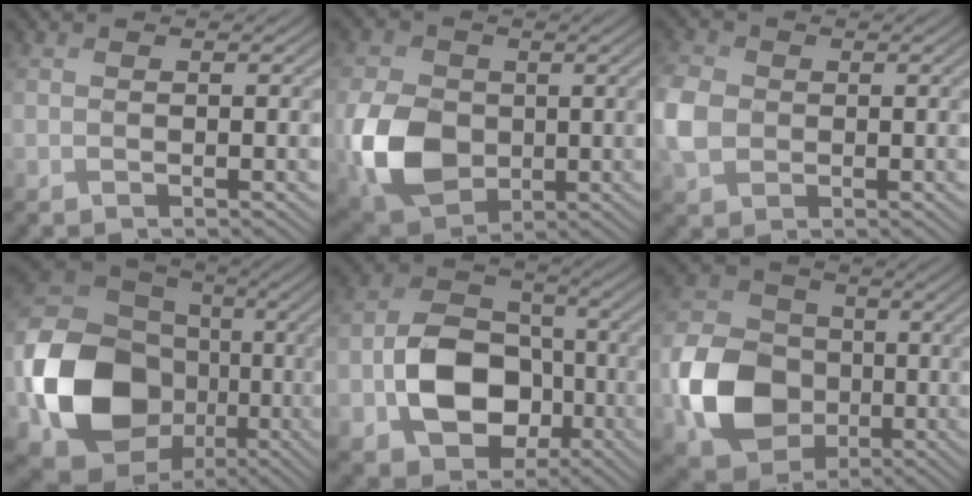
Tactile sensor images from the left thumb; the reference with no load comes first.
{"total": 9.8, "force": [-1.8, 7.4, 6.3], "torque": [-0.149, -0.013, -0.044]}
{"total": 5.2, "force": [-0.8, 4.2, 2.8], "torque": [-0.083, 0.002, -0.027]}
{"total": 16.6, "force": [-4.6, 13.5, 8.5], "torque": [-0.201, -0.040, -0.089]}
{"total": 11.0, "force": [-3.6, 8.2, 6.5], "torque": [-0.122, -0.010, -0.076]}
{"total": 10.9, "force": [-3.3, 8.8, 5.5], "torque": [-0.126, -0.008, -0.075]}